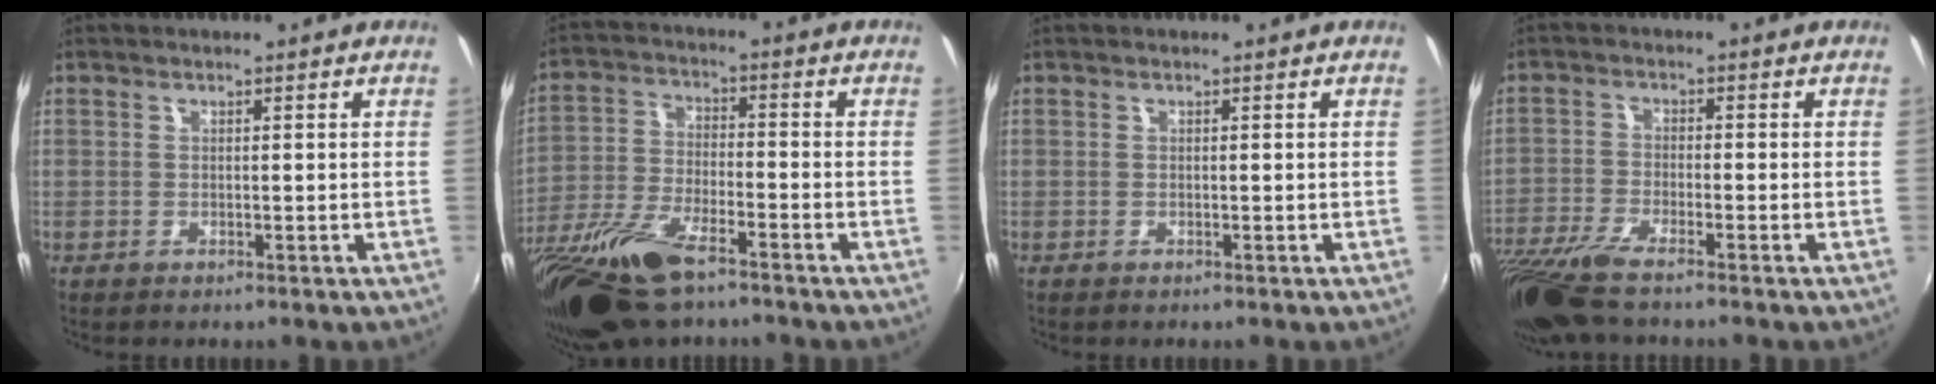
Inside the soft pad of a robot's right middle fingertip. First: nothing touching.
{"total": 17.2, "force": [-12.0, 5.4, 11.1], "torque": [-0.242, -0.039, -0.229]}
{"total": 0.0}
{"total": 11.0, "force": [-8.8, 1.4, 6.6], "torque": [-0.155, -0.040, -0.166]}